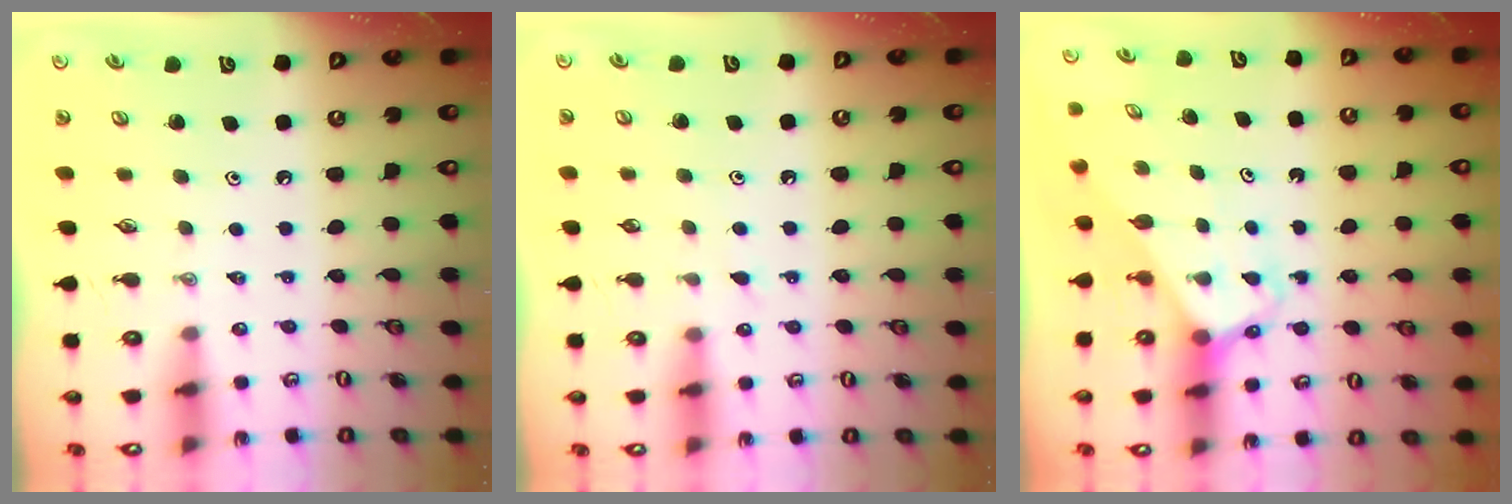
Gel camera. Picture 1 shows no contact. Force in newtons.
{"total": 4.3, "press": 4.2, "slide": 0.5}
{"total": 3.0, "press": 3.0, "slide": 0.2}